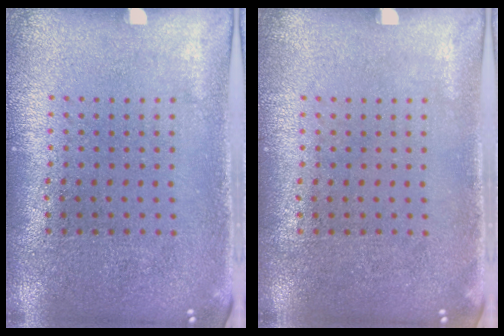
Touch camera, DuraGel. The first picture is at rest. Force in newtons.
{"total": 0.0}